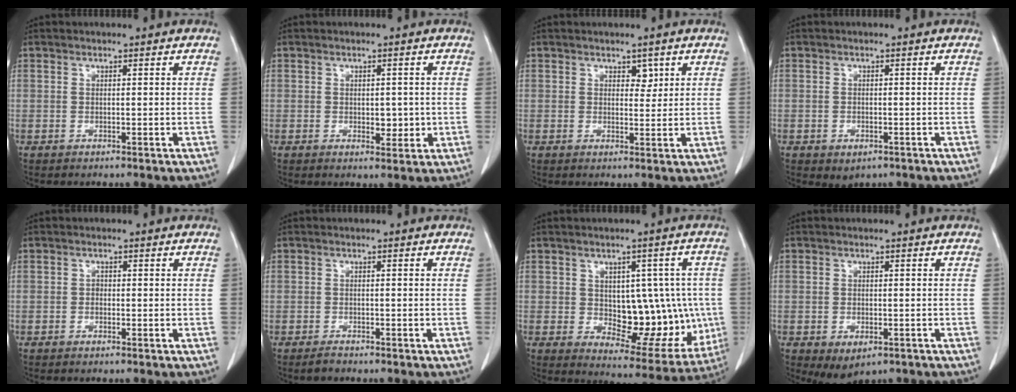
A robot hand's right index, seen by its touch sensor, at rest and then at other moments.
{"total": 3.0, "force": [-0.3, 1.8, 2.5], "torque": [-0.029, -0.002, 0.002]}
{"total": 2.0, "force": [1.1, 1.2, 1.1], "torque": [-0.010, -0.002, 0.017]}
{"total": 2.4, "force": [-1.3, 1.5, 1.3], "torque": [-0.016, -0.001, -0.006]}
{"total": 0.7, "force": [-0.3, 0.5, 0.4], "torque": [-0.003, 0.003, -0.007]}
{"total": 1.2, "force": [-1.1, 0.2, 0.5], "torque": [-0.013, -0.002, -0.018]}
{"total": 14.6, "force": [-0.5, 8.0, 12.2], "torque": [-0.148, 0.011, 0.021]}
{"total": 4.0, "force": [-2.1, 2.3, 2.6], "torque": [-0.038, -0.006, -0.020]}